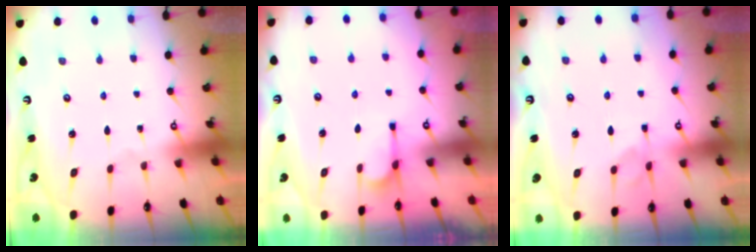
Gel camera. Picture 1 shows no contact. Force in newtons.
{"total": 1.7, "press": 1.3, "slide": 1.1}
{"total": 0.9, "press": 0.7, "slide": 0.6}